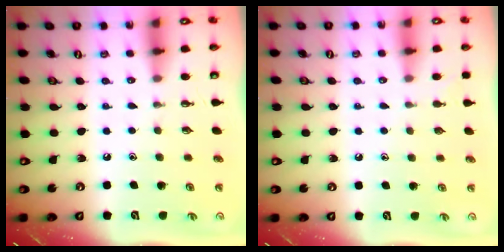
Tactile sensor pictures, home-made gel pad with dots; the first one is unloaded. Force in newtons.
{"total": 2.6, "press": 2.6, "slide": 0.3}